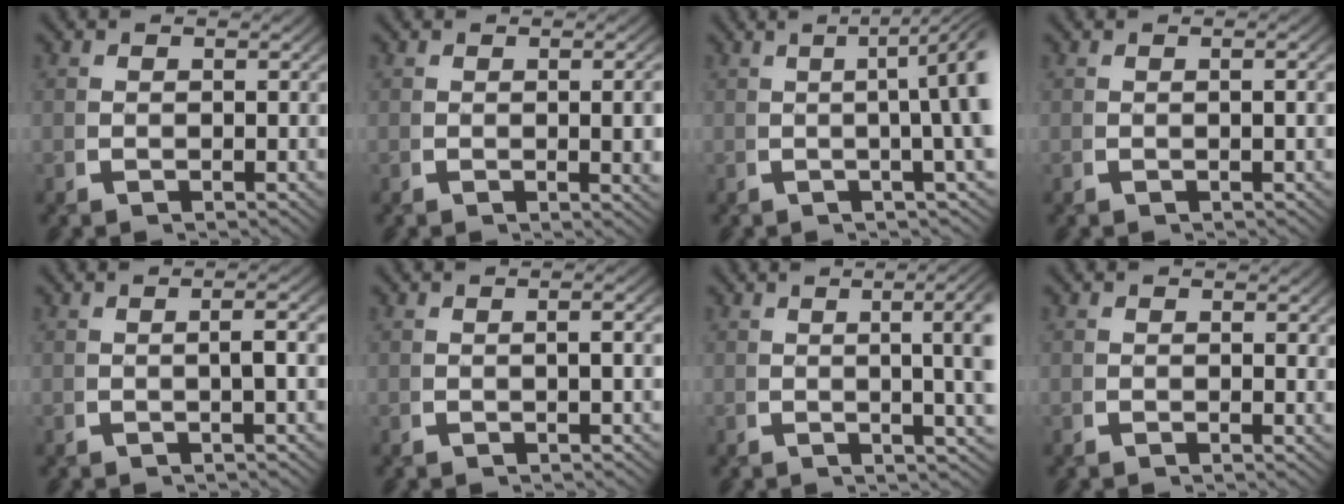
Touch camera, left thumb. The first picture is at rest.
{"total": 2.3, "force": [0.2, 0.5, 2.2], "torque": [-0.031, -0.003, 0.005]}
{"total": 8.9, "force": [1.8, 3.4, 8.0], "torque": [-0.090, 0.028, 0.008]}
{"total": 1.0, "force": [0.1, 0.0, 0.9], "torque": [-0.019, 0.003, 0.003]}
{"total": 2.1, "force": [0.1, 0.0, 2.1], "torque": [-0.040, 0.005, 0.003]}
{"total": 1.6, "force": [0.2, 0.0, 1.6], "torque": [-0.031, 0.004, 0.005]}
{"total": 7.7, "force": [1.7, 2.8, 6.9], "torque": [-0.070, 0.022, 0.012]}
{"total": 0.7, "force": [0.5, 0.3, 0.4], "torque": [-0.009, -0.006, 0.007]}